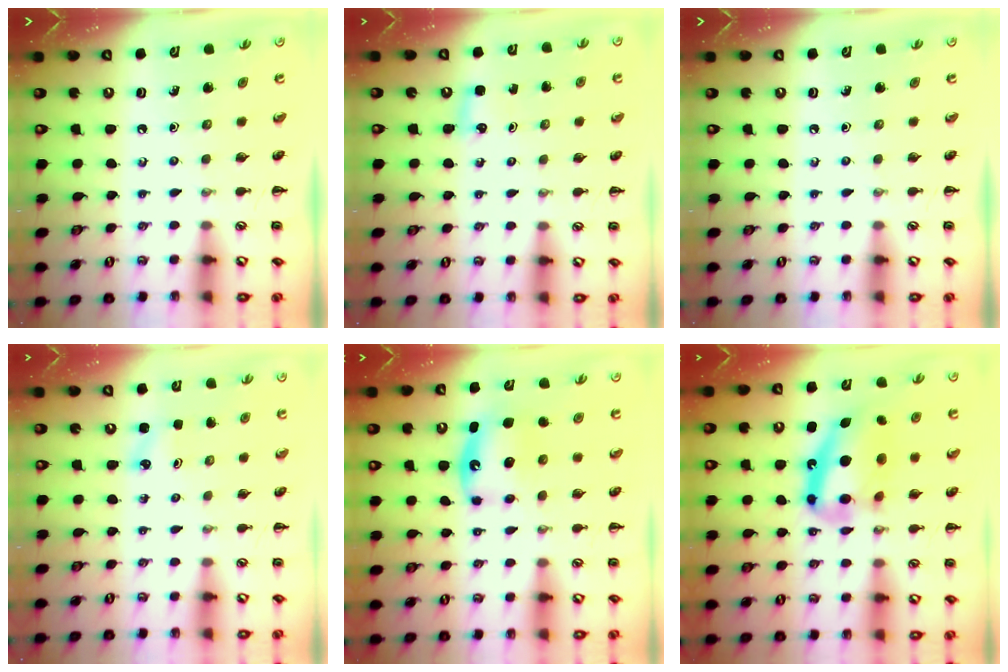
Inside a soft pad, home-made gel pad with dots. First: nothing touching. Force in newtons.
{"total": 2.8, "press": 2.6, "slide": 0.9}
{"total": 0.0}
{"total": 2.3, "press": 2.2, "slide": 0.7}
{"total": 5.6, "press": 5.6, "slide": 0.9}
{"total": 16.0, "press": 15.4, "slide": 4.4}